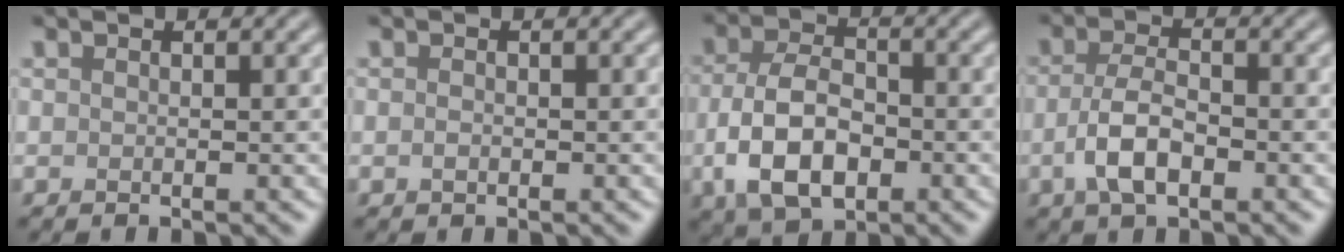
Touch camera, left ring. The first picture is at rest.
{"total": 0.7, "force": [-0.2, 0.4, 0.5], "torque": [-0.011, 0.000, -0.004]}
{"total": 7.0, "force": [-2.1, 4.1, 5.3], "torque": [-0.112, -0.002, -0.044]}
{"total": 4.0, "force": [-1.4, 1.8, 3.3], "torque": [-0.067, 0.002, -0.033]}